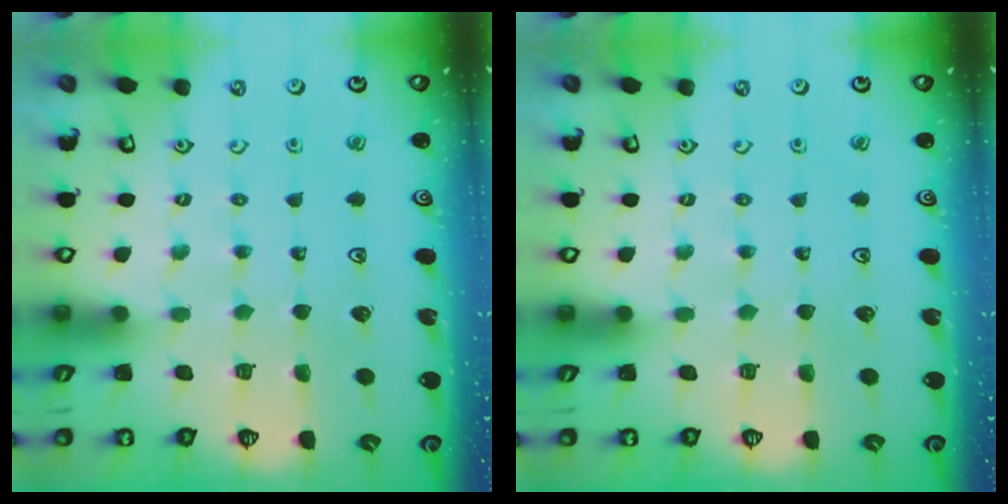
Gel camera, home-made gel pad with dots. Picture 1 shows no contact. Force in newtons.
{"total": 0.0}